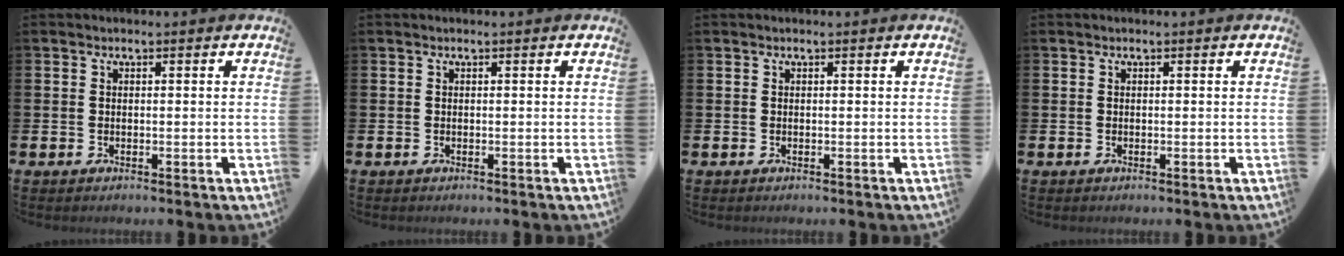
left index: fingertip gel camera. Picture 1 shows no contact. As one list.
[{"total": 0.0}, {"total": 0.0}, {"total": 0.0}]